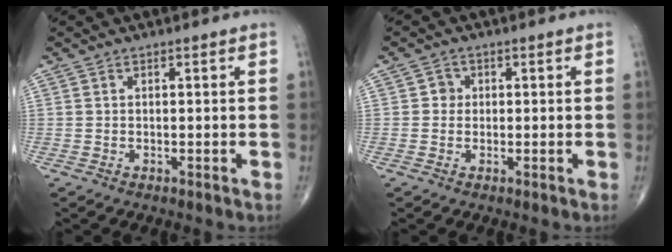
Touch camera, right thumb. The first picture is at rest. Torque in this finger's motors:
{"motor_torque": [0.19, 0.59, 0.16, -0.02, 0.01]}